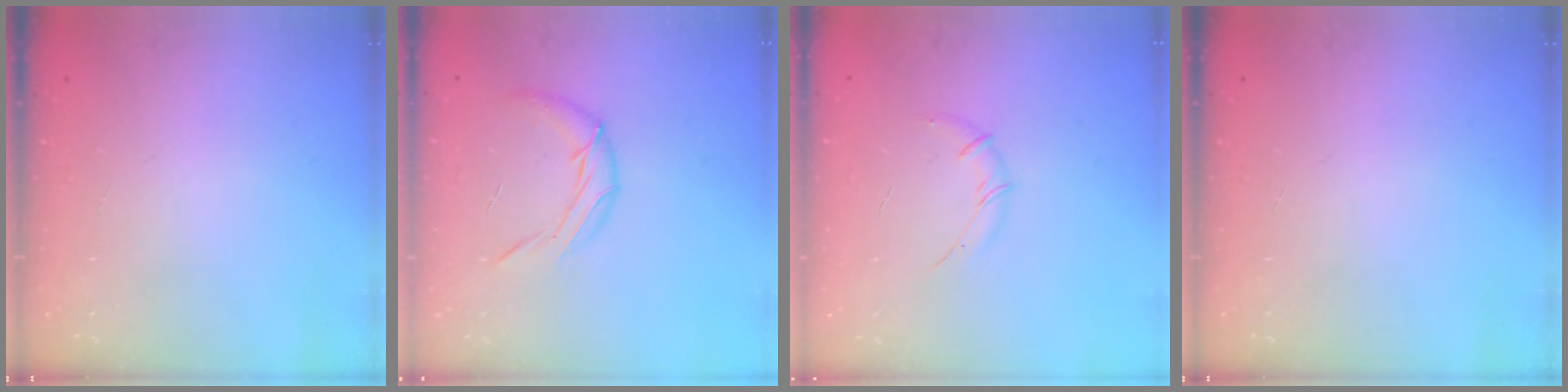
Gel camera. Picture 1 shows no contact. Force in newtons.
{"total": 10.8, "press": 10.5, "slide": 2.3}
{"total": 5.6, "press": 5.4, "slide": 1.5}
{"total": 0.0}